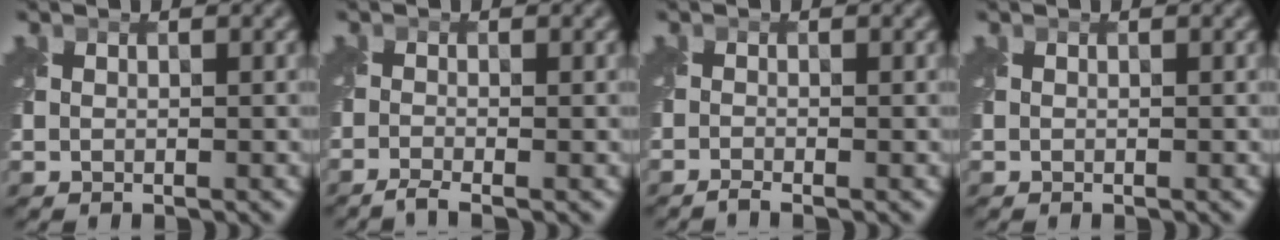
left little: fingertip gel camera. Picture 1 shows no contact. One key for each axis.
{"total": 1.7, "fx": -1.4, "fy": 0.2, "fz": 1.0, "tx": -0.019, "ty": -0.011, "tz": -0.039}
{"total": 1.0, "fx": -0.9, "fy": 0.0, "fz": 0.5, "tx": -0.008, "ty": -0.009, "tz": -0.025}
{"total": 0.0}